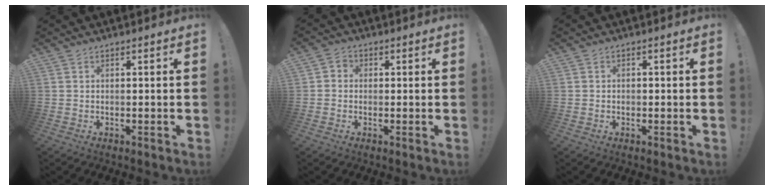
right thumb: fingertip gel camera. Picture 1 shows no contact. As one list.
[{"total": 2.6, "force": [-0.8, 2.3, 1.1], "torque": [-0.021, 0.010, -0.013]}, {"total": 1.3, "force": [-0.7, 1.0, 0.4], "torque": [-0.009, 0.006, -0.012]}]